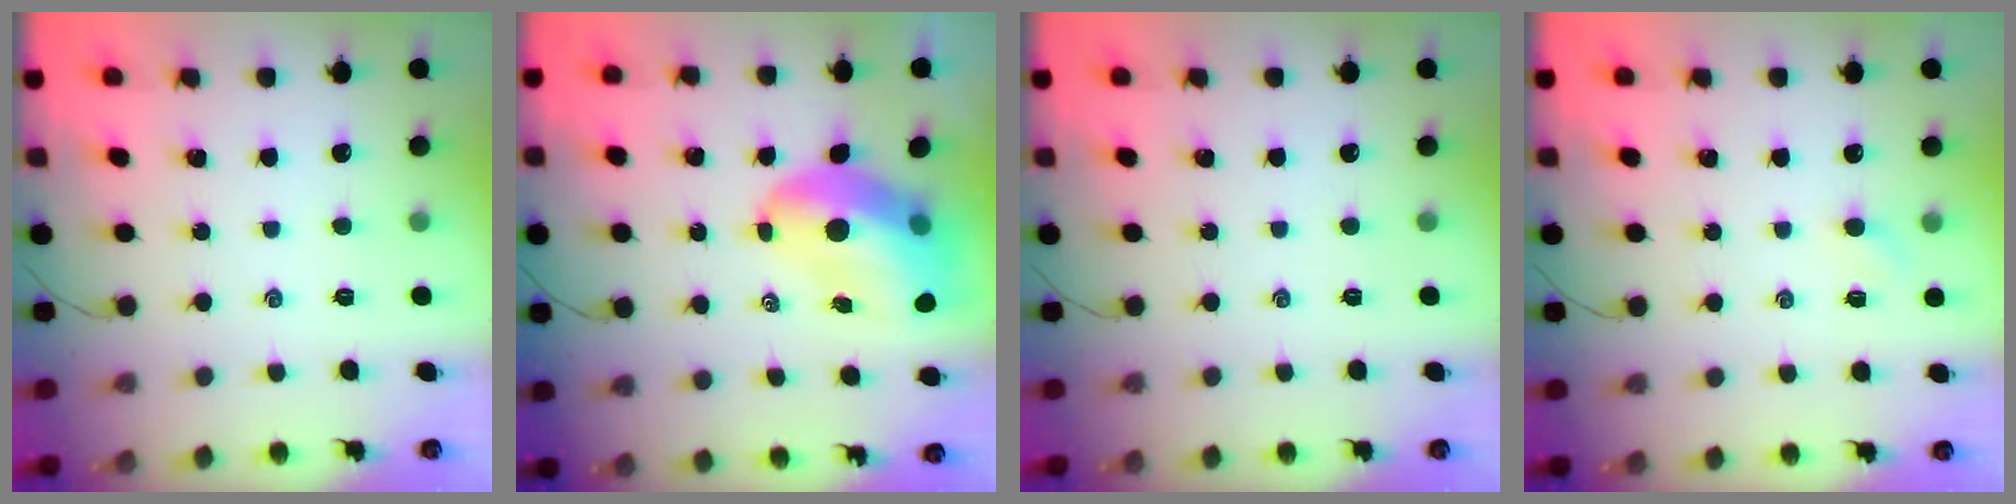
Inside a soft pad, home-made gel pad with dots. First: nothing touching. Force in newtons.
{"total": 11.0, "press": 10.5, "slide": 3.3}
{"total": 0.0}
{"total": 2.6, "press": 2.5, "slide": 0.8}